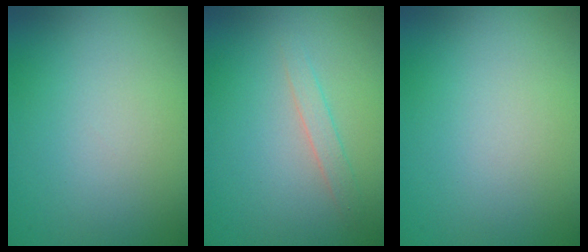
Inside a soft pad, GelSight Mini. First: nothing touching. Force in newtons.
{"total": 1.3, "press": 1.3, "slide": 0.0}
{"total": 0.0}